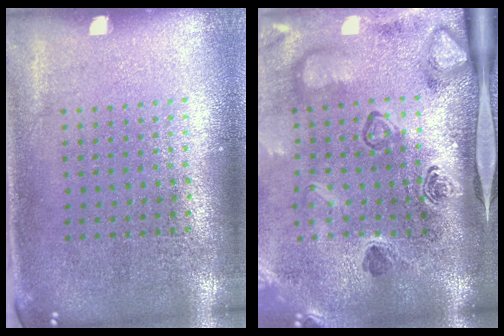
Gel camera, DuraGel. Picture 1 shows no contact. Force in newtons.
{"total": 4.9, "press": 3.3, "slide": 3.6}